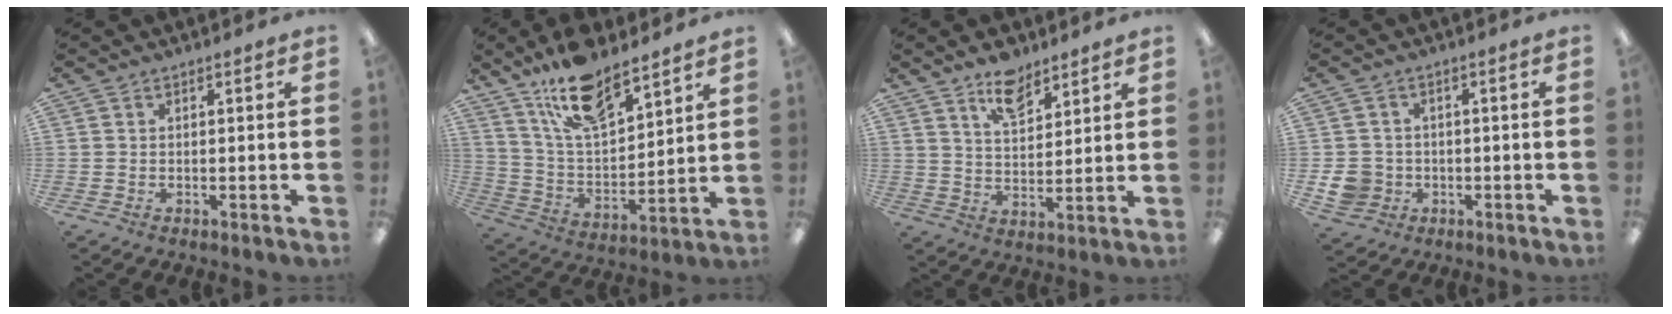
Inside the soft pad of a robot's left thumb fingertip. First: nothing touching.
{"total": 16.7, "force": [12.5, 6.5, 9.0], "torque": [-0.161, -0.065, 0.219]}
{"total": 8.7, "force": [6.6, 4.1, 3.8], "torque": [-0.053, -0.035, 0.116]}
{"total": 6.0, "force": [-1.3, 5.5, 2.0], "torque": [-0.035, 0.009, -0.021]}